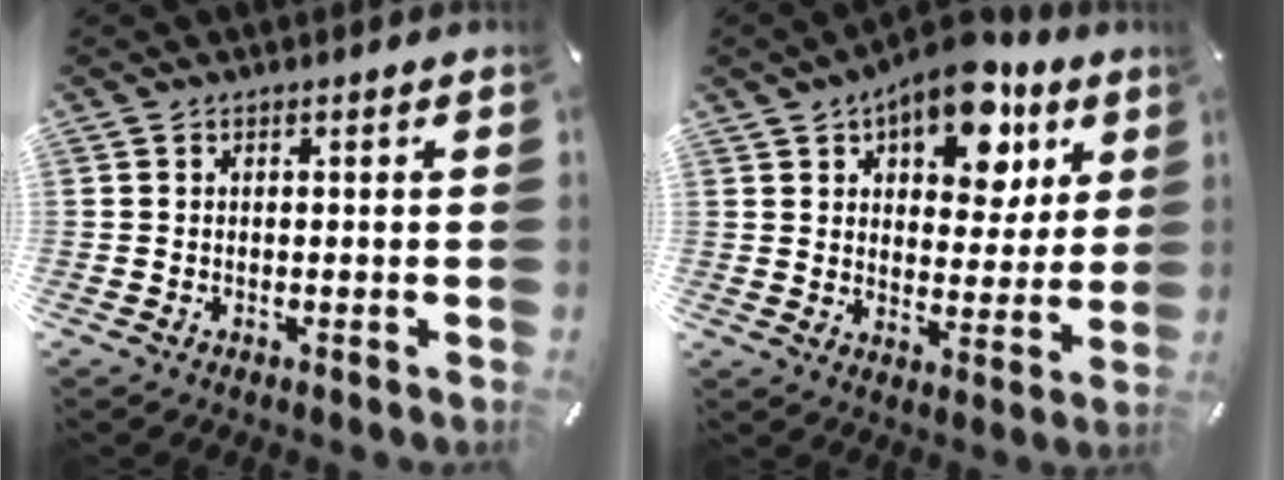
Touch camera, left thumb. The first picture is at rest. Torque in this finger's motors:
{"motor_torque": [2.28, 1.86, 1.90, -0.87, 0.16]}